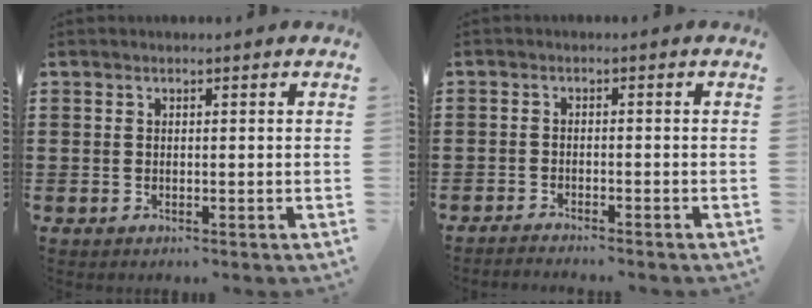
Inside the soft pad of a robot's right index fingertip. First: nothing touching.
{"total": 1.7, "force": [-1.7, -0.1, -0.1], "torque": [-0.002, 0.003, -0.036]}